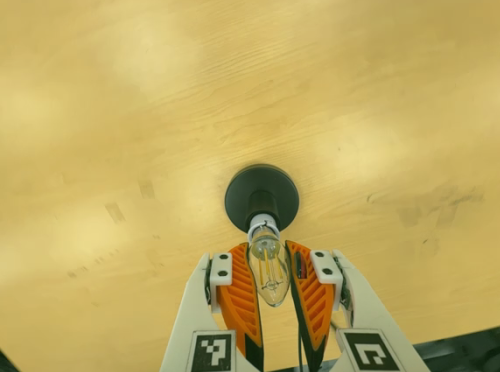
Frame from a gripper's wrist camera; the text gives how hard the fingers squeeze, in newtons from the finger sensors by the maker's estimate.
{"total": 23.0, "left": 24.7, "right": 21.3}